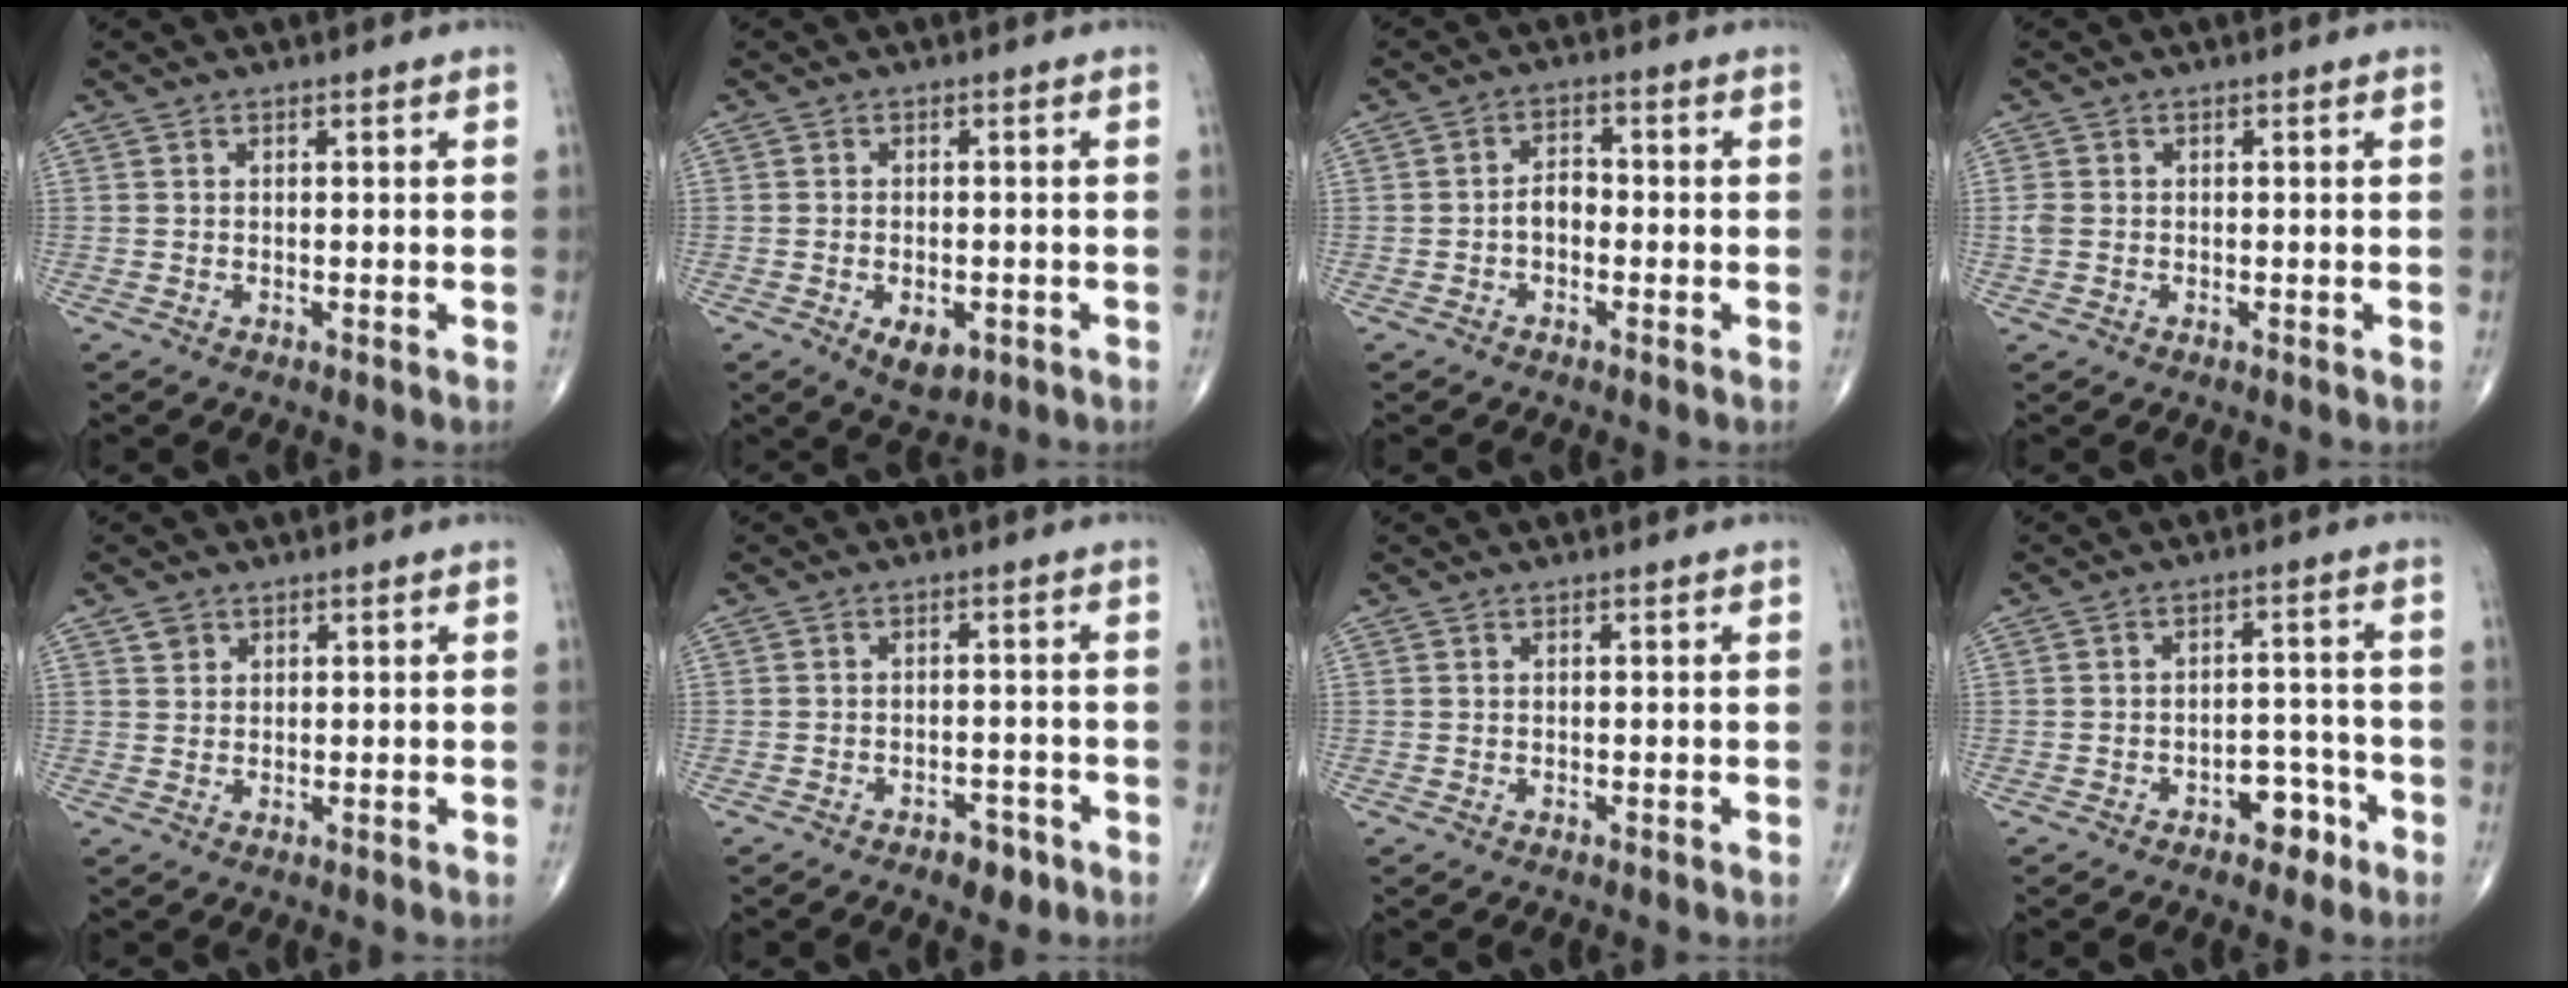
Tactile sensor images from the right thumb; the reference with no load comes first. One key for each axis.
{"total": 5.4, "fx": -2.0, "fy": 3.0, "fz": 4.0, "tx": -0.055, "ty": 0.001, "tz": -0.022}
{"total": 3.4, "fx": -1.0, "fy": 2.3, "fz": 2.3, "tx": -0.027, "ty": 0.017, "tz": -0.025}
{"total": 1.9, "fx": -0.1, "fy": 1.5, "fz": 1.2, "tx": -0.033, "ty": -0.001, "tz": -0.004}
{"total": 1.8, "fx": 1.1, "fy": 1.4, "fz": 0.4, "tx": 0.007, "ty": -0.004, "tz": 0.015}
{"total": 3.9, "fx": -2.5, "fy": 2.1, "fz": 2.1, "tx": -0.017, "ty": 0.014, "tz": -0.032}
{"total": 0.0}
{"total": 5.6, "fx": -3.2, "fy": 3.3, "fz": 3.1, "tx": -0.021, "ty": 0.035, "tz": -0.045}